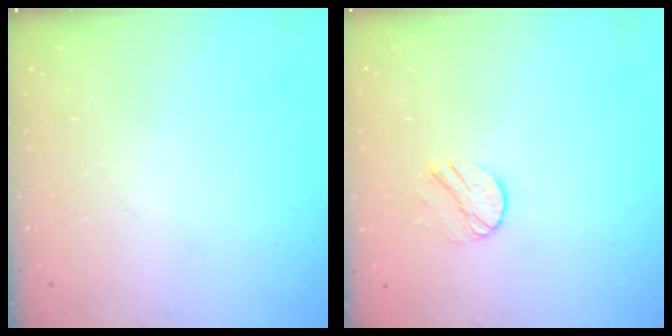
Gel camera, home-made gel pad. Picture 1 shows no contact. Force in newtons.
{"total": 7.7, "press": 7.7, "slide": 0.6}